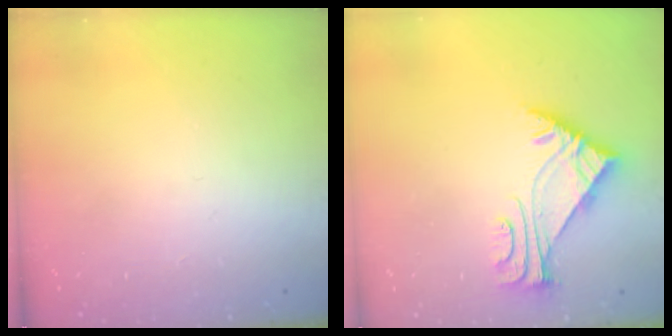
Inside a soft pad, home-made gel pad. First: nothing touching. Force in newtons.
{"total": 5.7, "press": 5.6, "slide": 1.1}